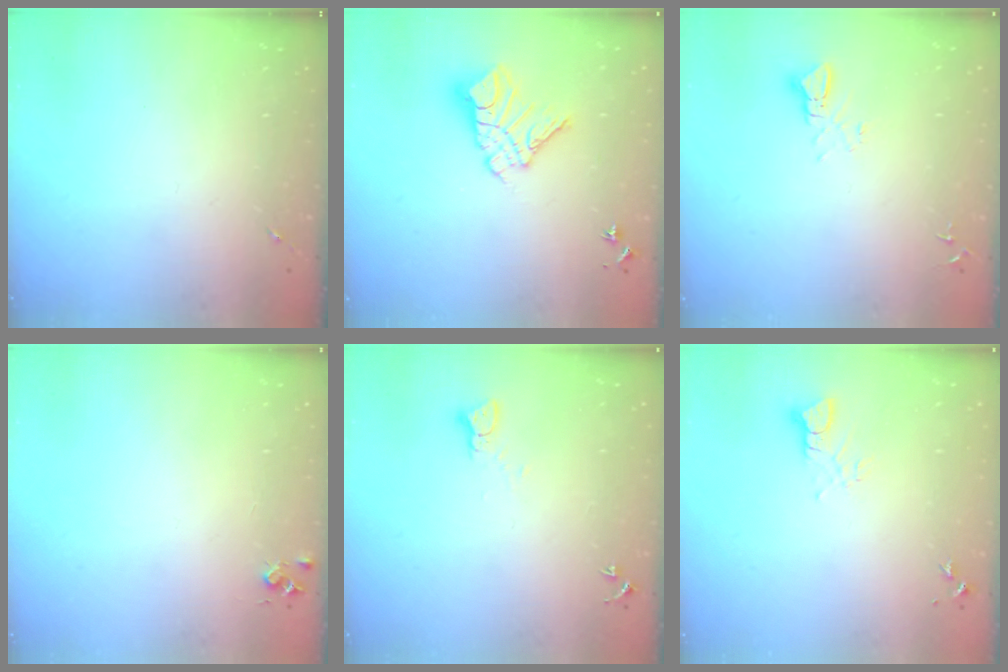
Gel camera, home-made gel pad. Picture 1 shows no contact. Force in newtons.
{"total": 11.7, "press": 11.7, "slide": 1.2}
{"total": 3.1, "press": 3.1, "slide": 0.1}
{"total": 4.4, "press": 4.4, "slide": 0.5}
{"total": 2.2, "press": 2.2, "slide": 0.2}
{"total": 3.6, "press": 3.6, "slide": 0.3}